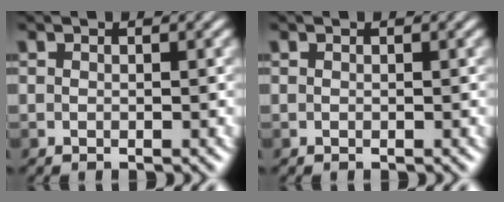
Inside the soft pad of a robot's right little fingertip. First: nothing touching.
{"total": 0.0}